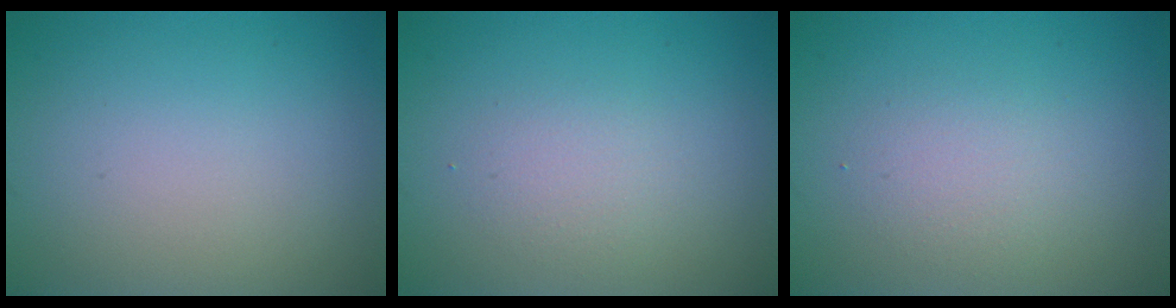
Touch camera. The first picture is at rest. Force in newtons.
{"total": 1.6, "press": 1.6, "slide": 0.0}
{"total": 2.0, "press": 2.0, "slide": 0.1}